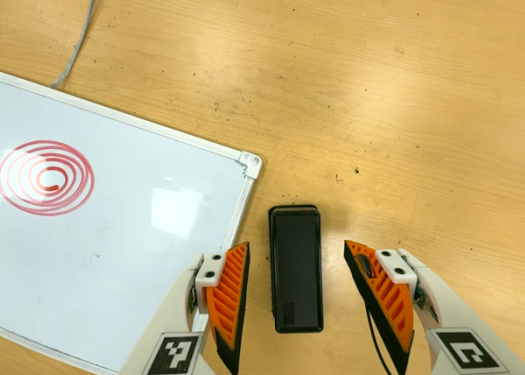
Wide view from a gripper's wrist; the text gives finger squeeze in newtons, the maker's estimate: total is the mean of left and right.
{"total": 0.0}